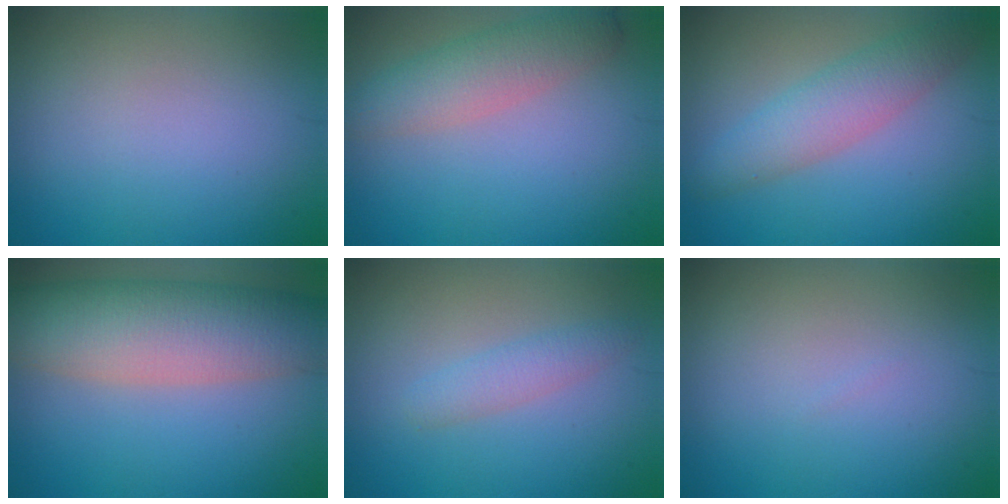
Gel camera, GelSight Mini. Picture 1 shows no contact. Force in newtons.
{"total": 3.8, "press": 3.8, "slide": 0.1}
{"total": 4.1, "press": 4.1, "slide": 0.1}
{"total": 9.2, "press": 9.2, "slide": 0.8}
{"total": 1.9, "press": 1.9, "slide": 0.1}
{"total": 0.0}